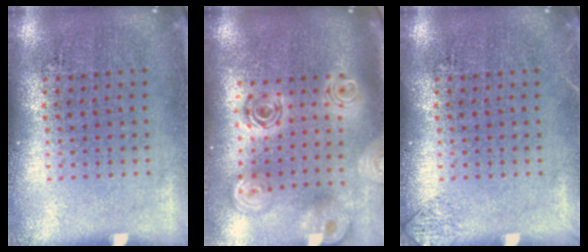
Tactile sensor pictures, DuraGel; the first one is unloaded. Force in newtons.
{"total": 2.5, "press": 1.9, "slide": 1.6}
{"total": 0.8, "press": 0.8, "slide": 0.1}